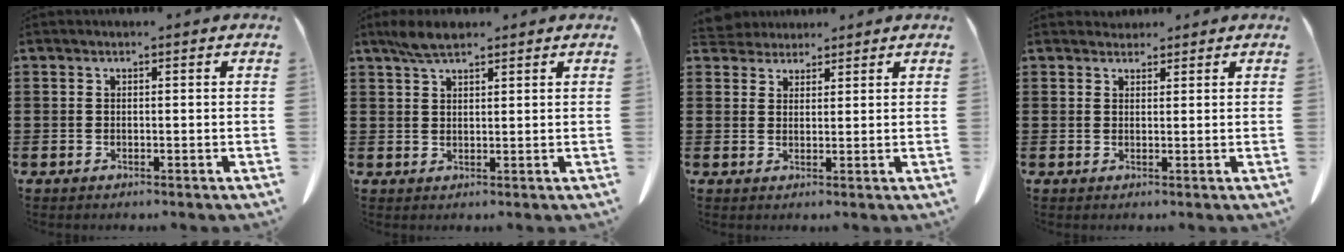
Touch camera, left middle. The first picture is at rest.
{"total": 3.9, "force": [2.7, 1.1, 2.5], "torque": [-0.056, 0.004, 0.051]}
{"total": 3.1, "force": [3.0, 0.9, 0.0], "torque": [-0.011, -0.003, 0.058]}
{"total": 1.8, "force": [1.6, 0.7, 0.1], "torque": [-0.007, 0.002, 0.033]}